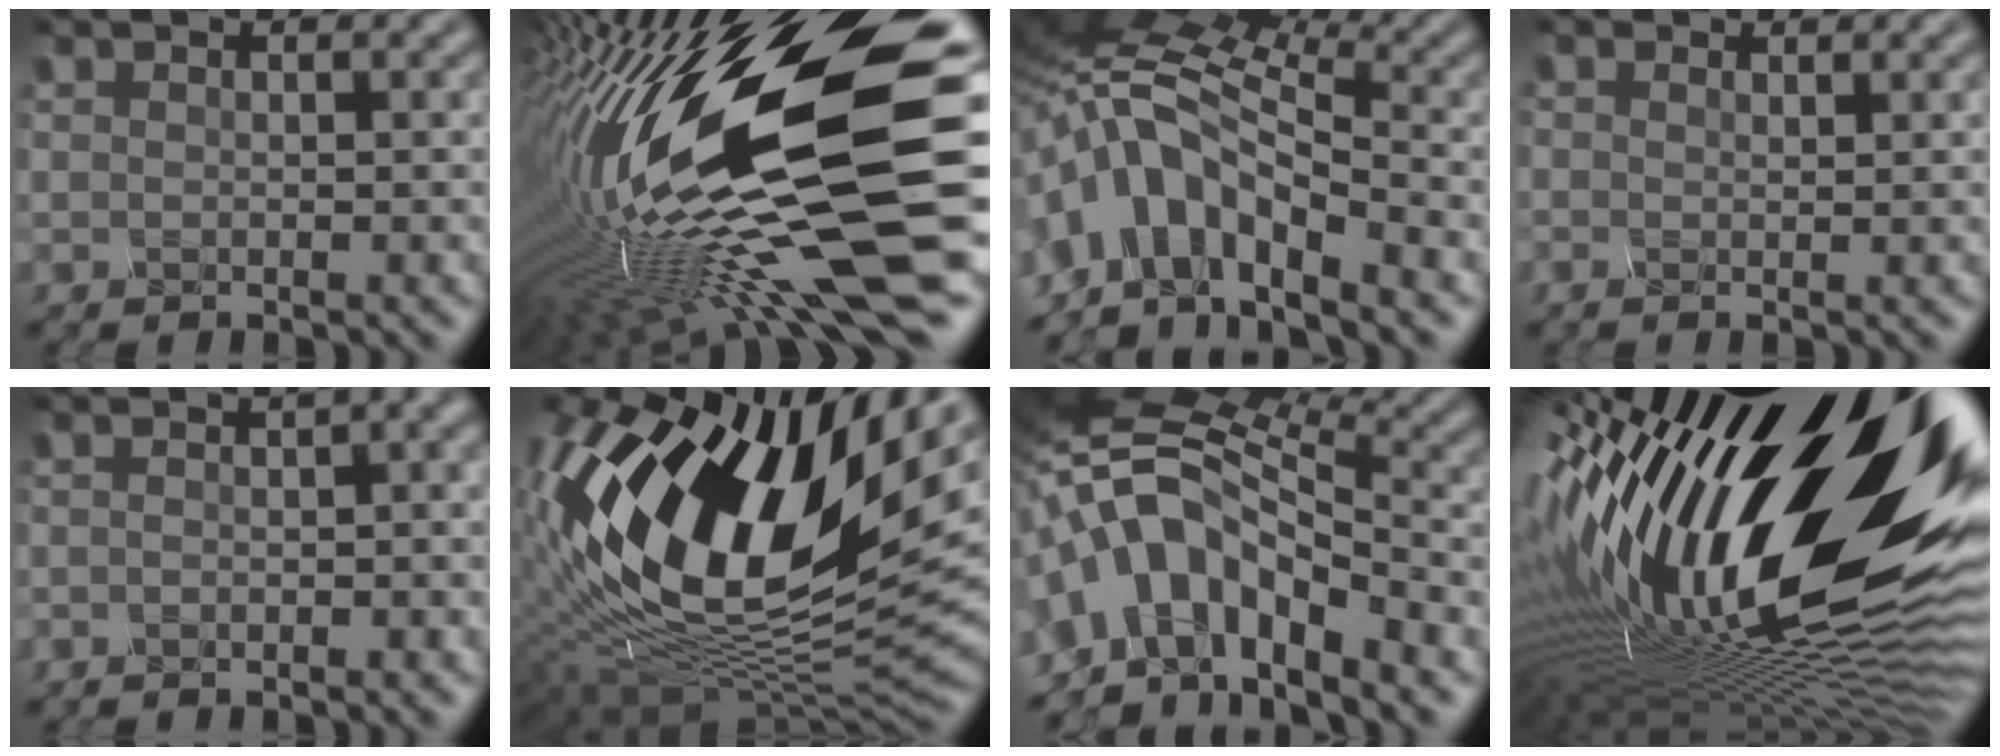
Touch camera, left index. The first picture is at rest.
{"total": 19.8, "force": [-3.6, 4.0, 19.0], "torque": [-0.370, -0.012, -0.059]}
{"total": 8.2, "force": [-4.2, 3.8, 6.0], "torque": [-0.124, 0.014, -0.076]}
{"total": 1.5, "force": [-0.8, -0.7, -1.0], "torque": [0.014, -0.006, 0.002]}
{"total": 6.7, "force": [-1.3, 2.5, 6.0], "torque": [-0.043, 0.022, -0.015]}
{"total": 16.2, "force": [3.1, 8.7, 13.4], "torque": [-0.280, 0.004, 0.068]}
{"total": 8.3, "force": [-5.3, 3.8, 5.2], "torque": [-0.094, 0.009, -0.088]}
{"total": 20.9, "force": [2.3, 7.5, 19.4], "torque": [-0.352, -0.018, 0.044]}